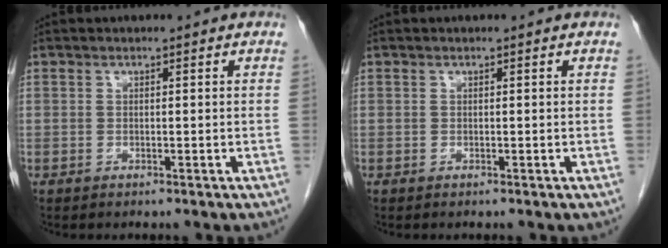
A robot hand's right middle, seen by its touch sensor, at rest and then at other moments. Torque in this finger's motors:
{"motor_torque": [0.00, 0.00, 0.00, 0.00]}